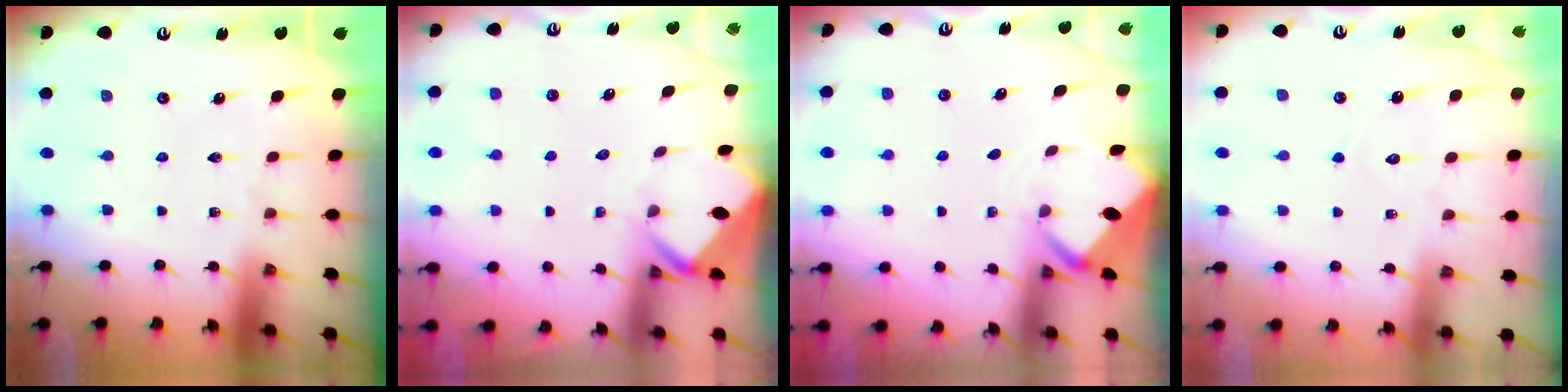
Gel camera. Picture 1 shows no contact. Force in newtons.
{"total": 2.9, "press": 2.9, "slide": 0.3}
{"total": 1.8, "press": 1.8, "slide": 0.1}
{"total": 4.9, "press": 4.9, "slide": 0.4}